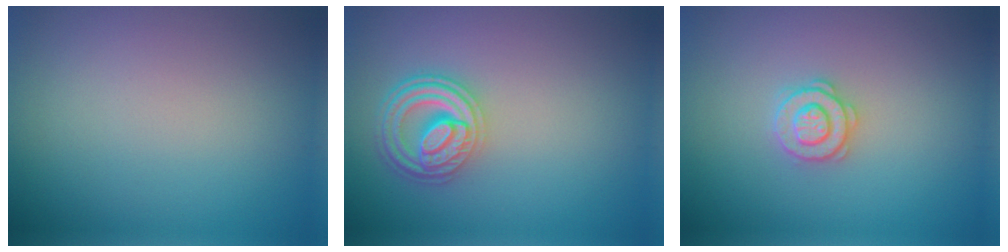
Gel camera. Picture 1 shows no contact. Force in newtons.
{"total": 4.5, "press": 4.0, "slide": 2.1}
{"total": 2.6, "press": 2.5, "slide": 0.5}